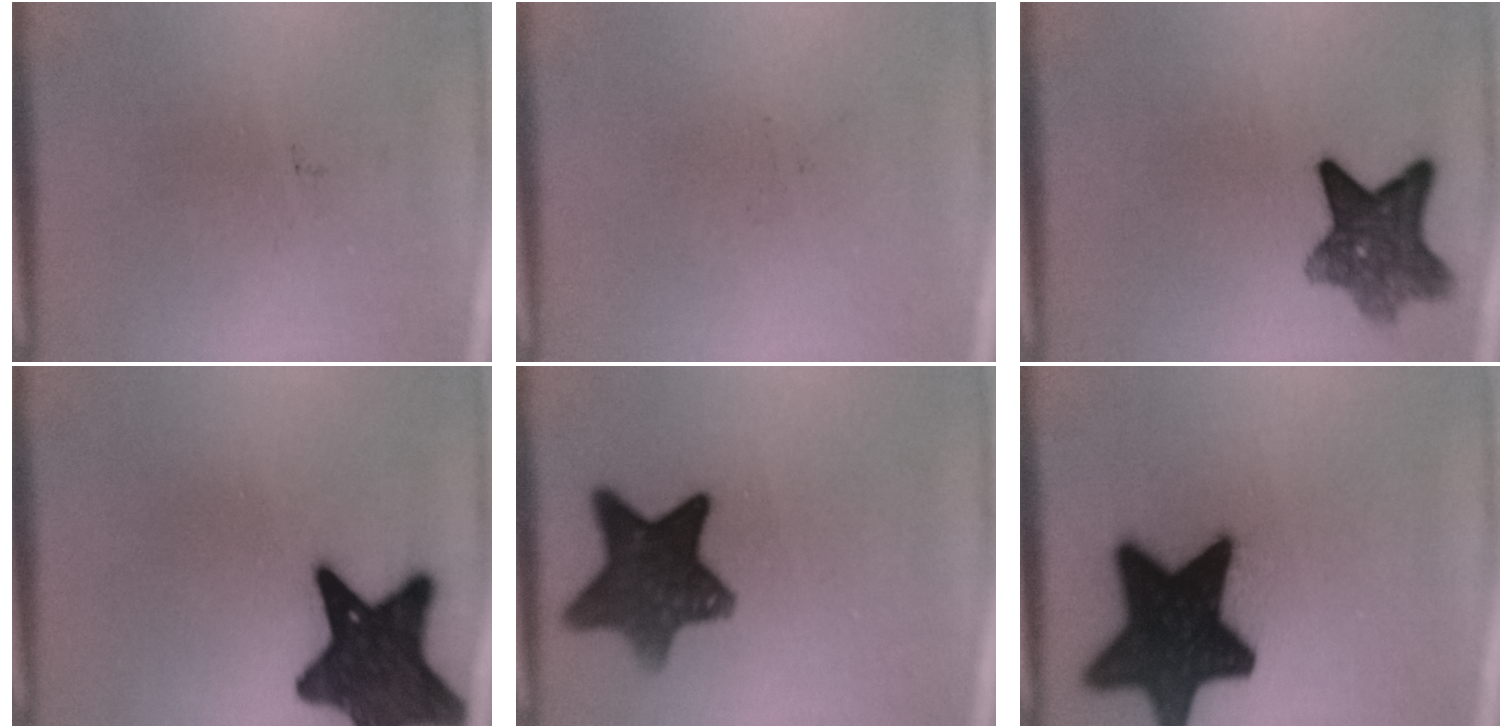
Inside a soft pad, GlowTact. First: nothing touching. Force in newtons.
{"total": 0.0}
{"total": 8.3}
{"total": 15.3}
{"total": 11.3}
{"total": 19.1}